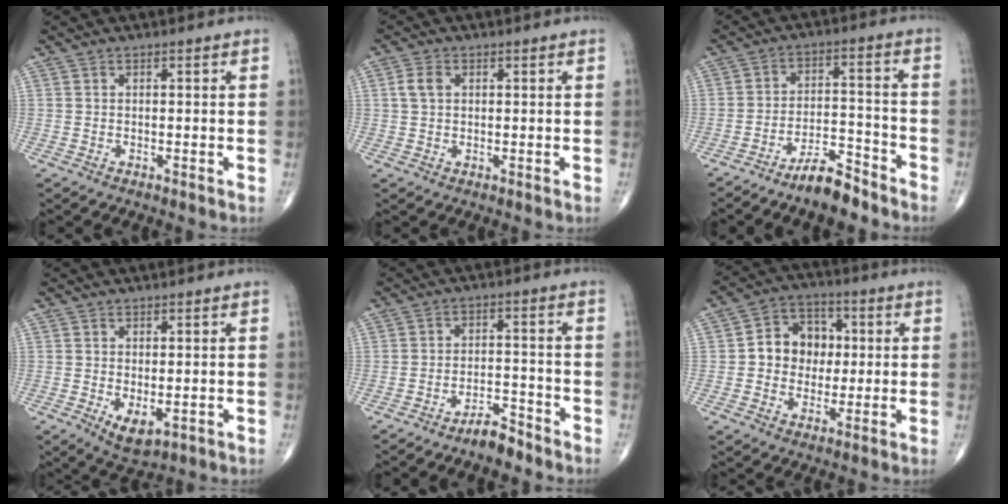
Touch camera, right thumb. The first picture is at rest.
{"total": 3.0, "force": [0.8, 2.1, 2.1], "torque": [-0.045, 0.006, 0.014]}
{"total": 8.2, "force": [-6.7, 2.3, 4.1], "torque": [-0.065, 0.056, -0.119]}
{"total": 4.5, "force": [-1.0, 2.3, 3.8], "torque": [-0.056, -0.012, -0.005]}
{"total": 4.7, "force": [-4.0, 1.3, 2.1], "torque": [-0.030, 0.032, -0.073]}
{"total": 9.9, "force": [0.6, 8.2, 5.5], "torque": [-0.042, 0.018, 0.000]}